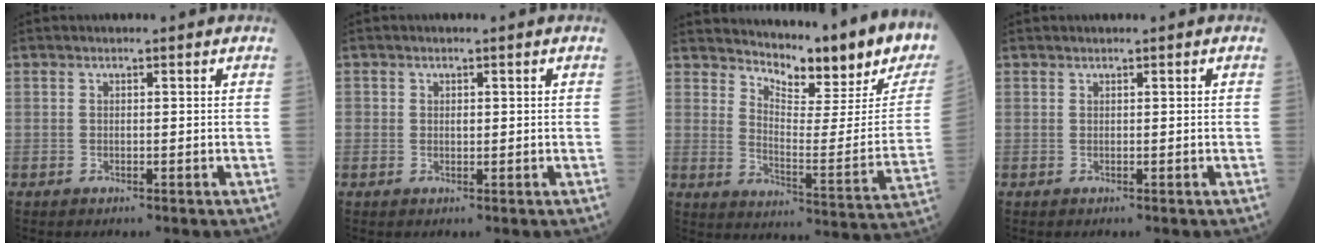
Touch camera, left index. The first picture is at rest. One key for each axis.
{"total": 0.9, "fx": 0.1, "fy": 0.7, "fz": 0.5, "tx": -0.009, "ty": 0.001, "tz": 0.005}
{"total": 16.4, "fx": 14.5, "fy": 4.0, "fz": 6.6, "tx": -0.097, "ty": -0.049, "tz": 0.185}
{"total": 0.0}